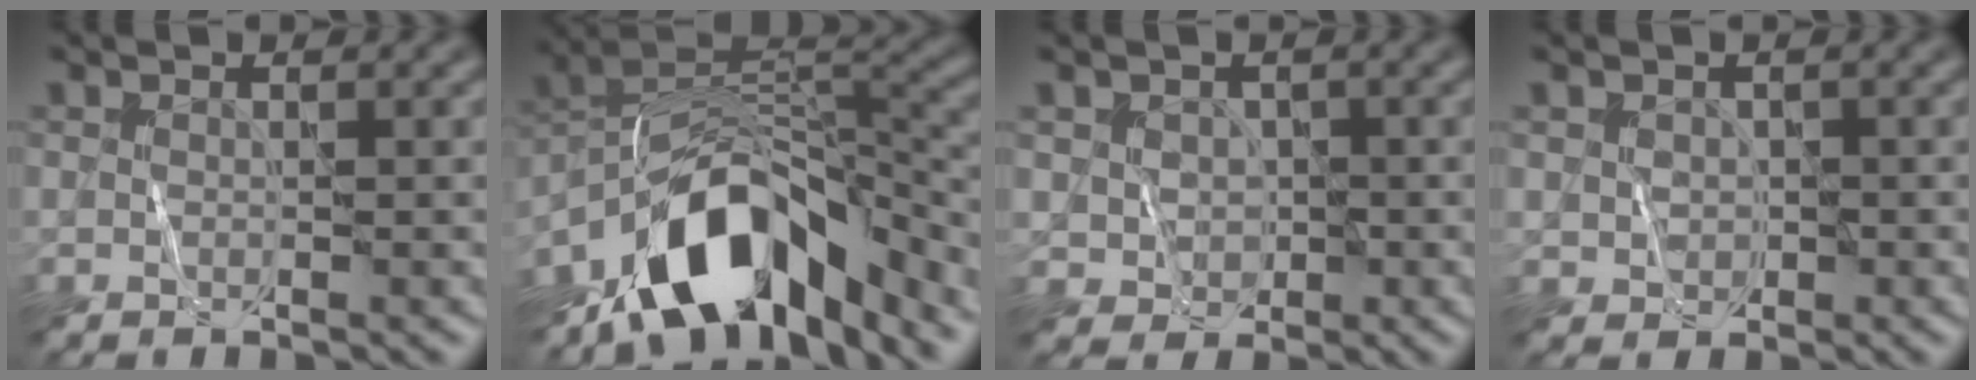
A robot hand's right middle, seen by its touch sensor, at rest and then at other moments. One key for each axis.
{"total": 12.0, "fx": -7.7, "fy": 5.3, "fz": 7.6, "tx": -0.116, "ty": 0.012, "tz": -0.147}
{"total": 2.4, "fx": 0.2, "fy": 2.3, "fz": 0.6, "tx": -0.003, "ty": -0.004, "tz": 0.003}
{"total": 1.6, "fx": 0.3, "fy": 1.5, "fz": 0.4, "tx": -0.002, "ty": -0.003, "tz": 0.005}